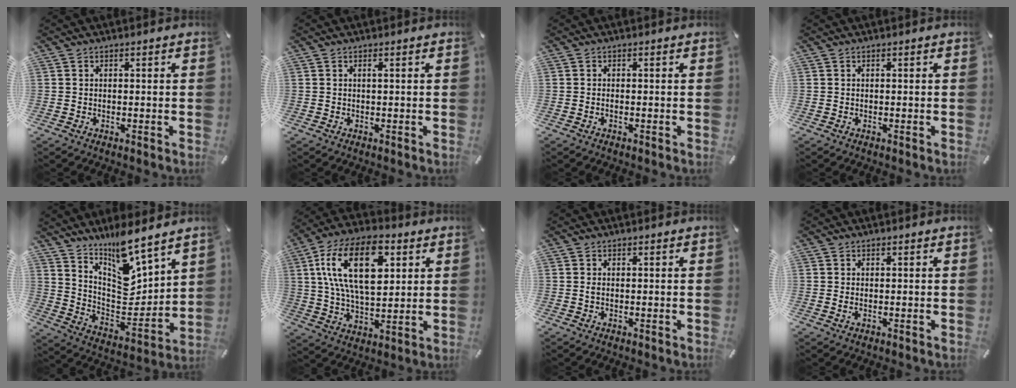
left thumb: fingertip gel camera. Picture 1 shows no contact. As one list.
[{"total": 0.6, "force": [0.2, 0.0, 0.5], "torque": [-0.009, 0.001, 0.002]}, {"total": 0.7, "force": [-0.5, 0.2, 0.5], "torque": [-0.012, -0.002, -0.009]}, {"total": 0.0}, {"total": 11.5, "force": [10.1, 3.2, 4.5], "torque": [-0.076, -0.104, 0.176]}, {"total": 19.8, "force": [6.6, 10.8, 15.3], "torque": [-0.302, -0.006, 0.105]}, {"total": 0.8, "force": [0.0, 0.3, 0.7], "torque": [-0.014, 0.002, -0.002]}, {"total": 0.8, "force": [0.1, 0.4, 0.7], "torque": [-0.008, -0.001, -0.002]}]